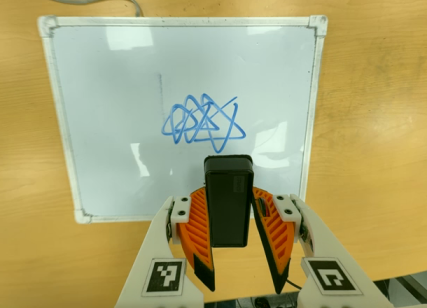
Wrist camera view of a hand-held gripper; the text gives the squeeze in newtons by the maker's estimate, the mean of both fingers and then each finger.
{"total": 5.3, "left": 4.9, "right": 5.8}